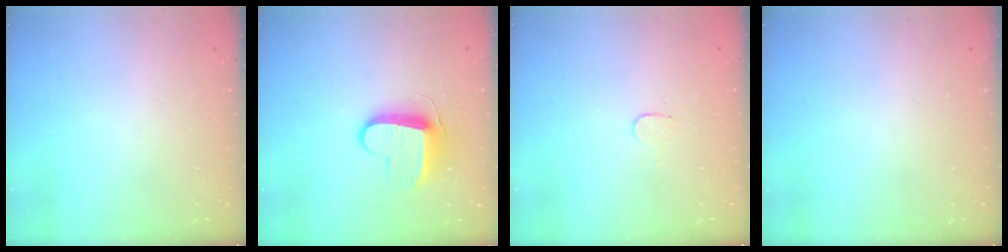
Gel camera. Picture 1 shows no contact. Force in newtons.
{"total": 9.3, "press": 9.3, "slide": 0.4}
{"total": 3.7, "press": 3.7, "slide": 0.3}
{"total": 0.0}